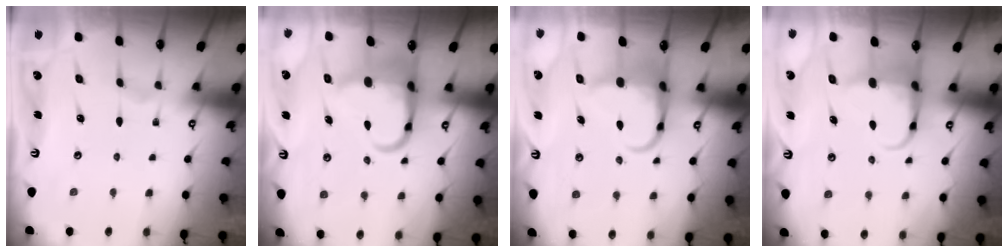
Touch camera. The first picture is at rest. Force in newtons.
{"total": 8.7, "press": 8.3, "slide": 2.6}
{"total": 7.5, "press": 7.3, "slide": 1.7}
{"total": 5.6, "press": 5.5, "slide": 1.0}